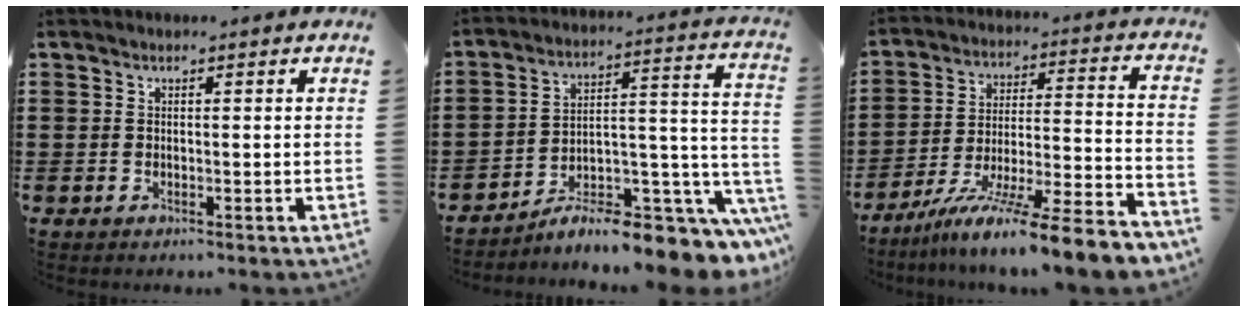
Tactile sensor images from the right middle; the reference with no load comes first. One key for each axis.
{"total": 7.5, "fx": -6.5, "fy": 1.7, "fz": 3.3, "tx": -0.042, "ty": -0.005, "tz": -0.120}
{"total": 10.7, "fx": -8.8, "fy": -1.3, "fz": 6.0, "tx": -0.098, "ty": -0.004, "tz": -0.172}